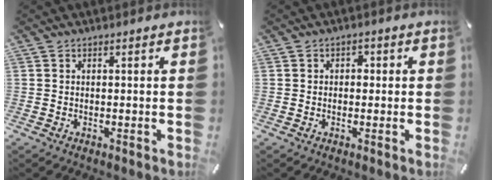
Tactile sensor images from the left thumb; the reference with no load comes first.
{"total": 1.7, "force": [-0.2, 1.4, 0.9], "torque": [-0.011, 0.004, -0.010]}